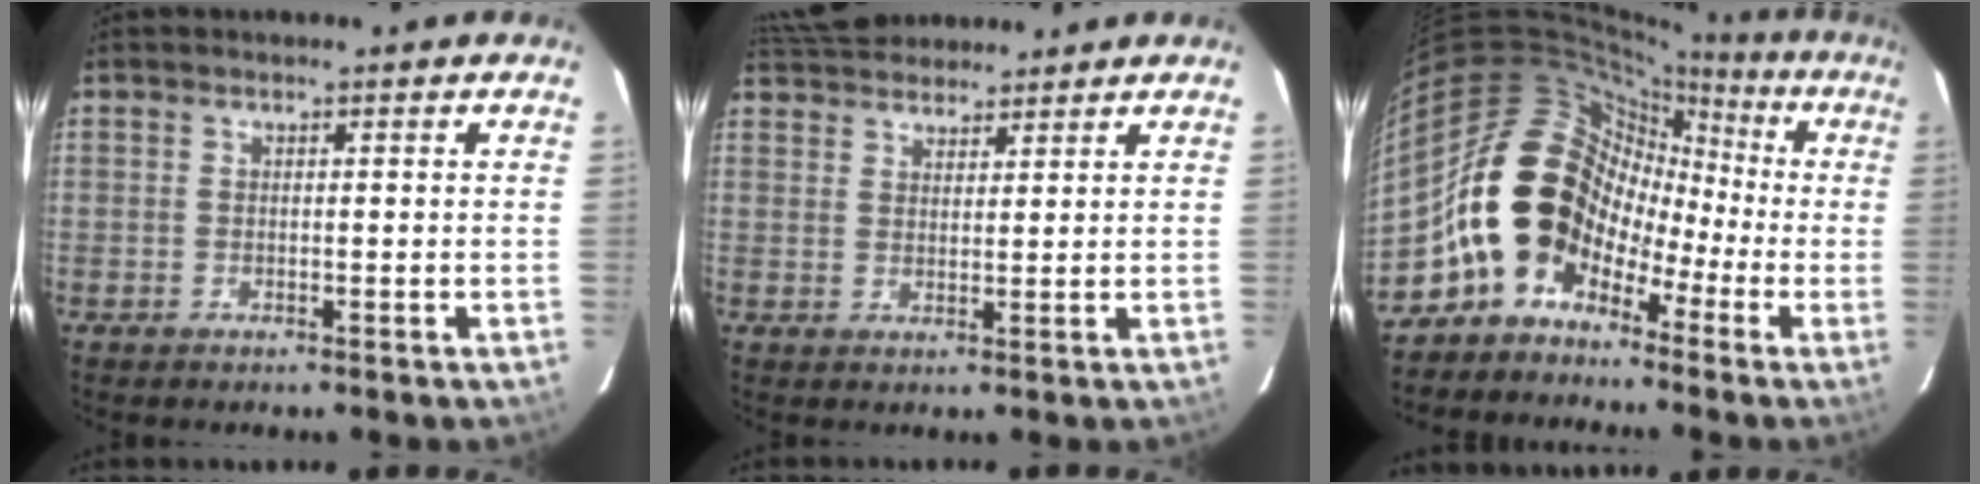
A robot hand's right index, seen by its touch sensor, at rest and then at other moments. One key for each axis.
{"total": 8.9, "fx": 8.2, "fy": 2.9, "fz": 1.8, "tx": -0.040, "ty": 0.034, "tz": 0.136}
{"total": 14.3, "fx": -5.2, "fy": 12.0, "fz": 5.9, "tx": -0.120, "ty": 0.033, "tz": -0.101}